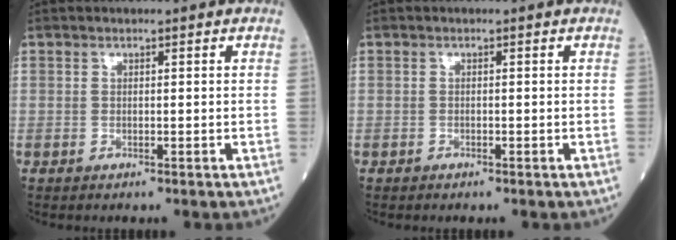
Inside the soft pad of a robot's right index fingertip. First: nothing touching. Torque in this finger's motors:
{"motor_torque": [-0.08, -0.01, -0.10, -0.02]}